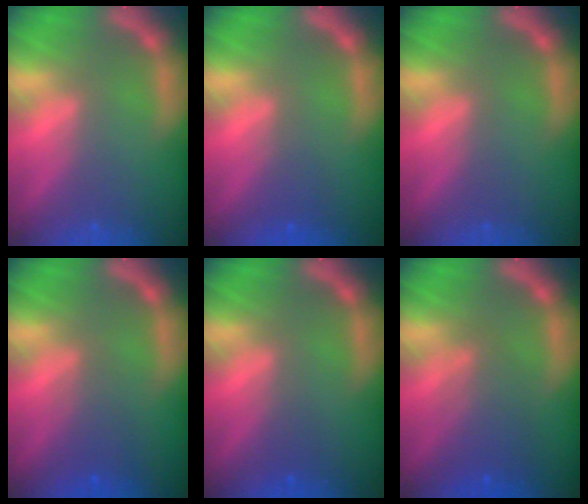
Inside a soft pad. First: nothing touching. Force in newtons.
{"total": 1.5}
{"total": 0.0}
{"total": 2.5}
{"total": 1.0}
{"total": 4.1}